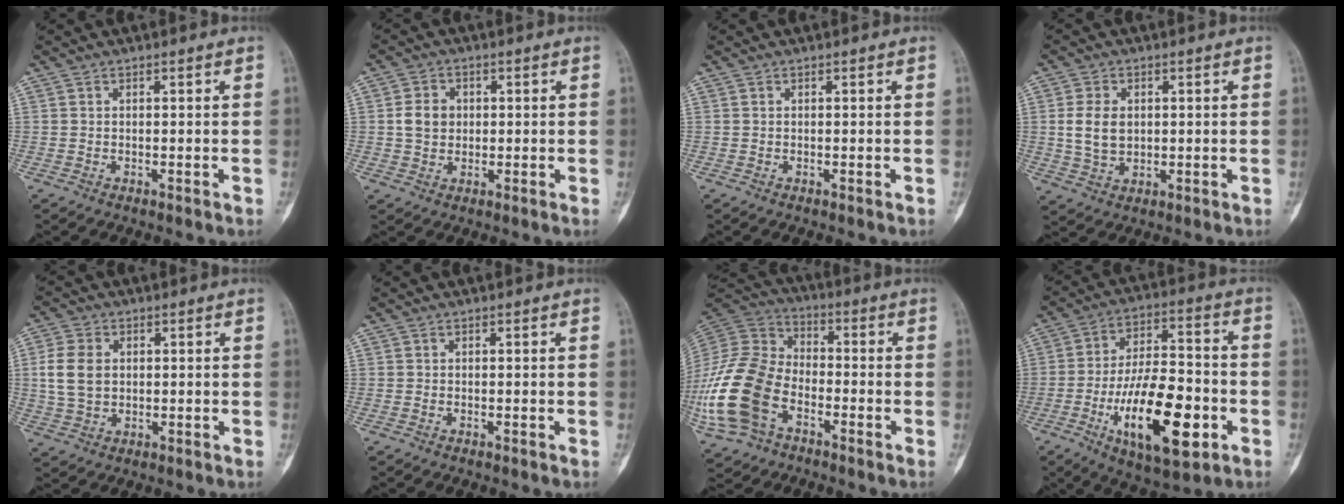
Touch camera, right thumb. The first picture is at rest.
{"total": 4.7, "force": [0.5, 3.9, 2.5], "torque": [-0.032, 0.003, 0.006]}
{"total": 0.0}
{"total": 6.4, "force": [0.8, 4.5, 4.5], "torque": [-0.080, -0.004, 0.022]}
{"total": 7.3, "force": [1.0, 5.3, 4.9], "torque": [-0.098, 0.002, 0.022]}
{"total": 0.0}
{"total": 21.9, "force": [-7.6, 14.4, 14.6], "torque": [-0.341, 0.031, -0.144]}
{"total": 20.5, "force": [-6.8, 8.5, 17.4], "torque": [-0.278, 0.024, -0.102]}